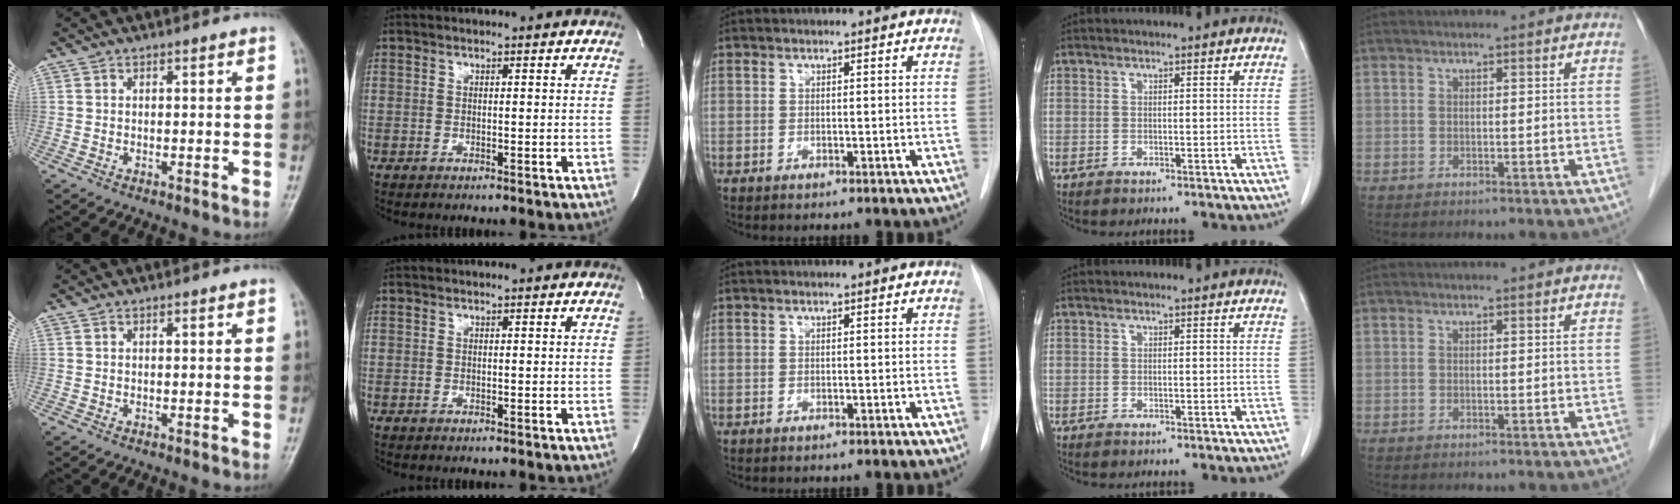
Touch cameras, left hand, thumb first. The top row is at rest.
{}